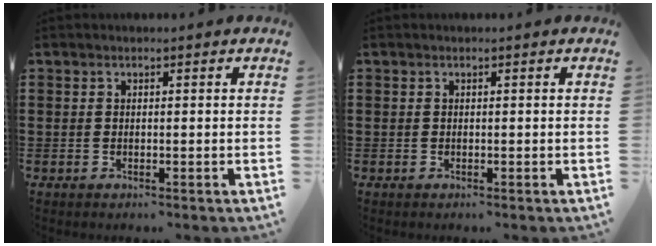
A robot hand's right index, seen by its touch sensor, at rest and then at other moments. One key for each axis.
{"total": 0.0}